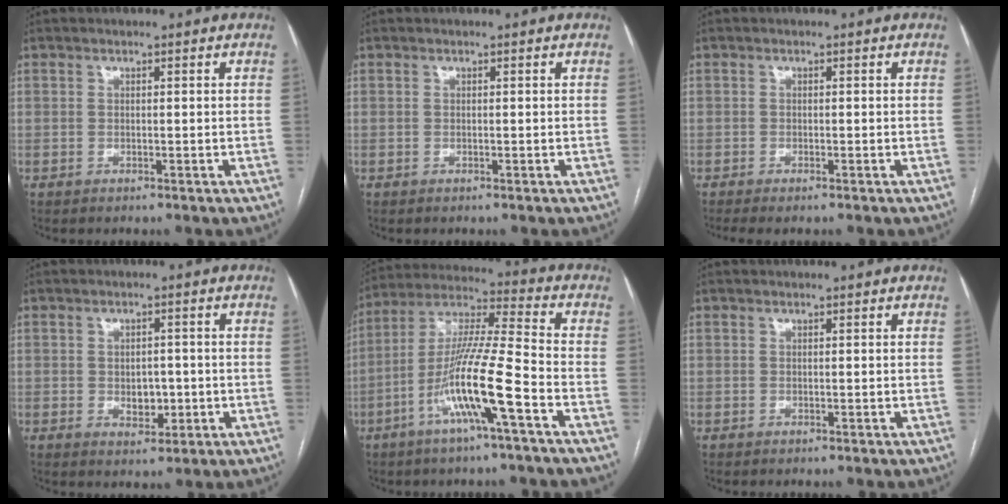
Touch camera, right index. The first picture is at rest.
{"total": 0.0}
{"total": 2.1, "force": [-1.6, 0.4, 1.3], "torque": [-0.018, -0.006, -0.023]}
{"total": 4.0, "force": [-0.7, 2.6, 3.0], "torque": [-0.040, 0.002, -0.001]}
{"total": 14.3, "force": [-5.7, -0.1, 13.1], "torque": [-0.257, 0.003, -0.110]}
{"total": 0.0}